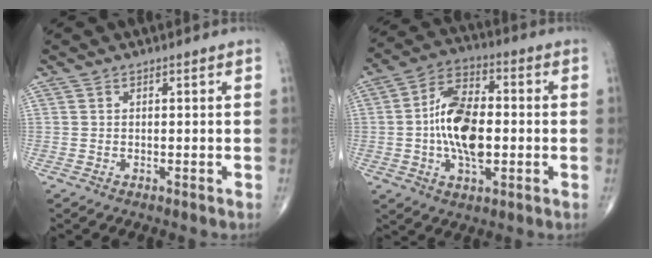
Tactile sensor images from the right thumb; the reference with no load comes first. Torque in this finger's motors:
{"motor_torque": [2.43, 2.58, 1.53, -0.11, 0.18]}